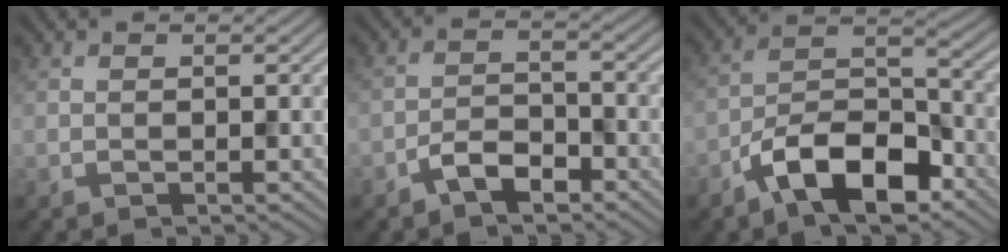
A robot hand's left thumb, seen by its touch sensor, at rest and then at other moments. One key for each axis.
{"total": 3.9, "fx": -2.7, "fy": 1.7, "fz": 2.2, "tx": -0.038, "ty": 0.006, "tz": -0.061}
{"total": 10.4, "fx": -6.5, "fy": 4.3, "fz": 6.9, "tx": -0.112, "ty": 0.008, "tz": -0.139}